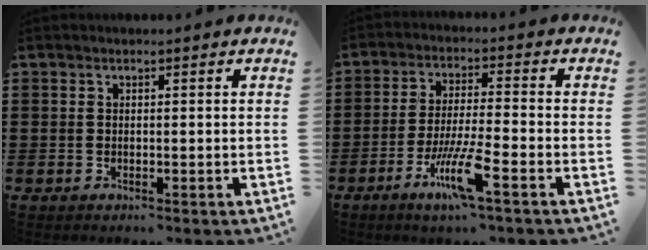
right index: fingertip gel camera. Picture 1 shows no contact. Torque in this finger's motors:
{"motor_torque": [0.87, -0.28, 0.26, 0.07]}